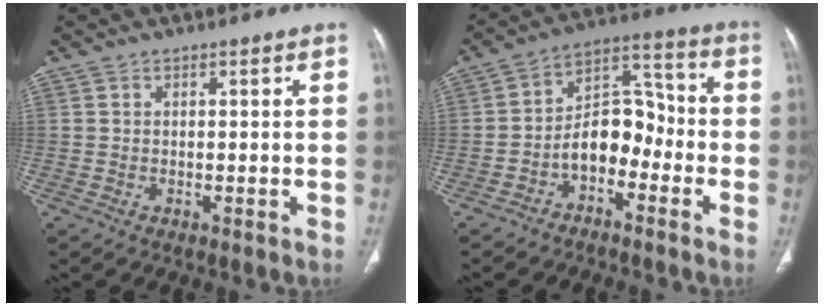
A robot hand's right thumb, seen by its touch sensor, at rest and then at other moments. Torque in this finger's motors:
{"motor_torque": [1.56, 1.28, 1.07, -0.62, 0.04]}